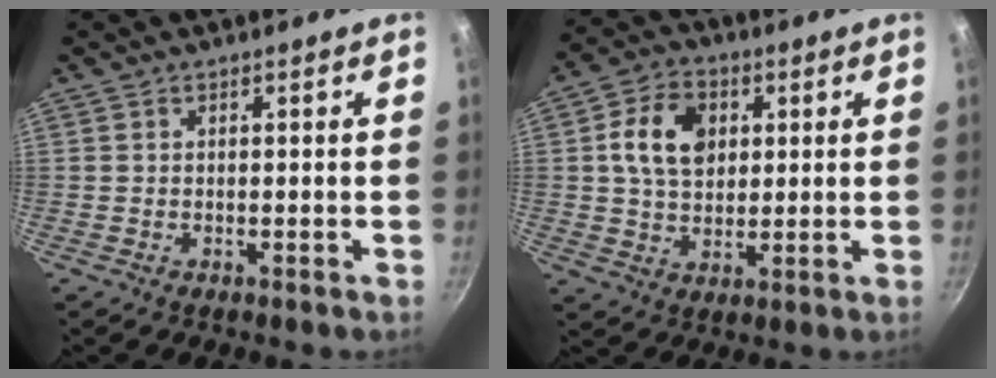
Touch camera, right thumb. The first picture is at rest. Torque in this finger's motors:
{"motor_torque": [0.54, 2.13, 0.78, -0.10, 0.08]}